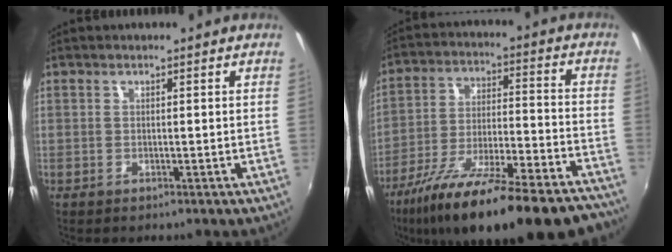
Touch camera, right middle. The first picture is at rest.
{"total": 29.1, "force": [-23.0, 6.3, 16.7], "torque": [-0.280, -0.059, -0.335]}